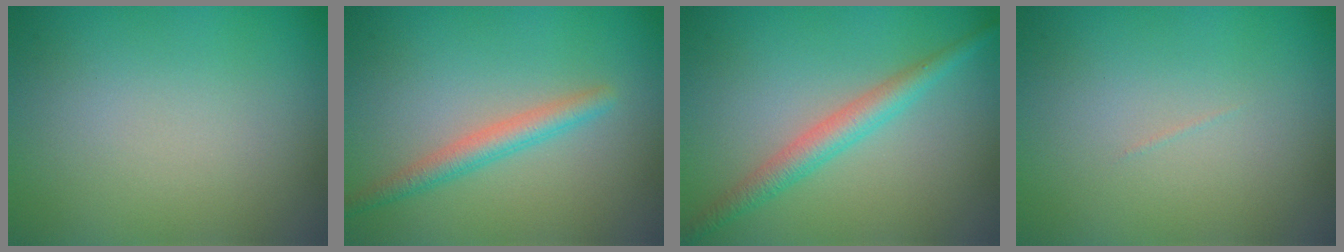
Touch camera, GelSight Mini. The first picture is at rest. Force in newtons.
{"total": 2.4, "press": 2.4, "slide": 0.1}
{"total": 2.8, "press": 2.8, "slide": 0.1}
{"total": 0.0}